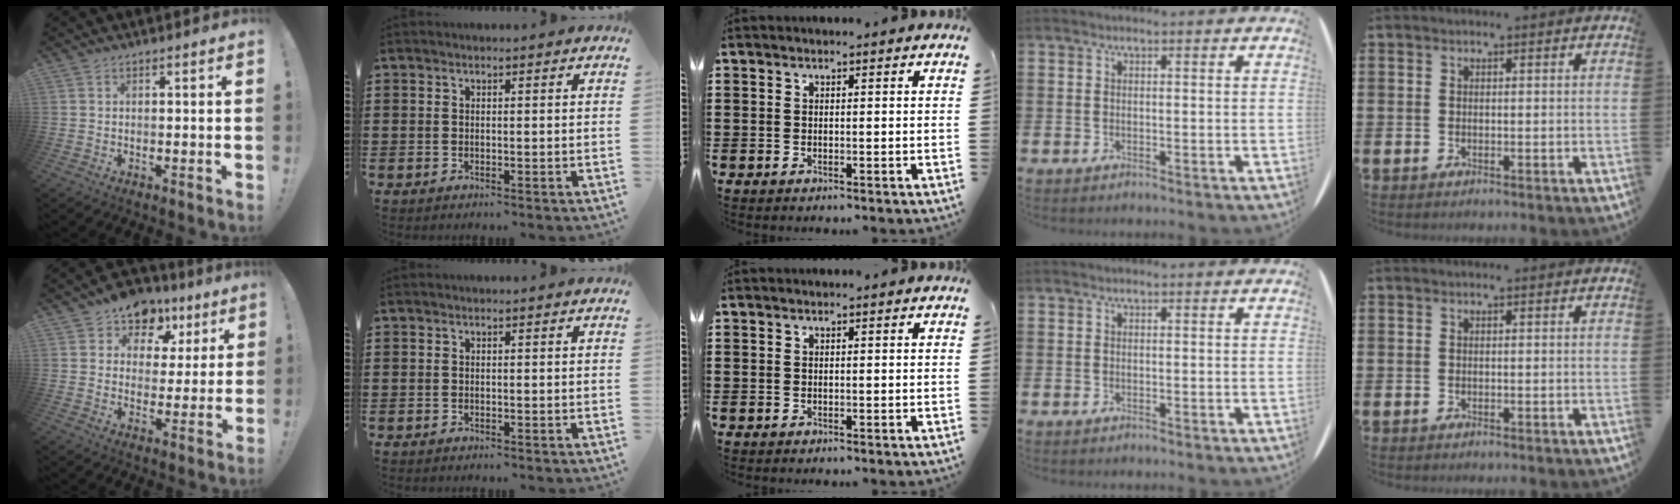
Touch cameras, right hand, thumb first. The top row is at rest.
{"thumb": {"total": 10.4, "force": [6.6, 7.2, 3.4], "torque": [-0.045, -0.043, 0.122]}}